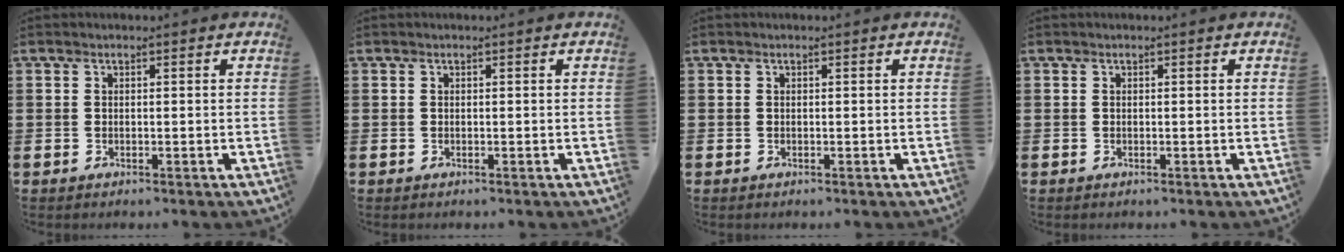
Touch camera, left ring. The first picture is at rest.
{"total": 0.0}
{"total": 0.0}
{"total": 0.0}